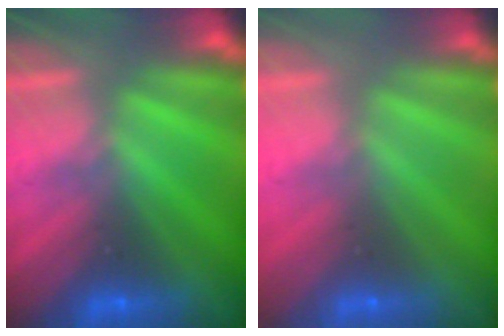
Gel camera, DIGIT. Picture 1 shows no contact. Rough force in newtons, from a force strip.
{"total": 2.9}